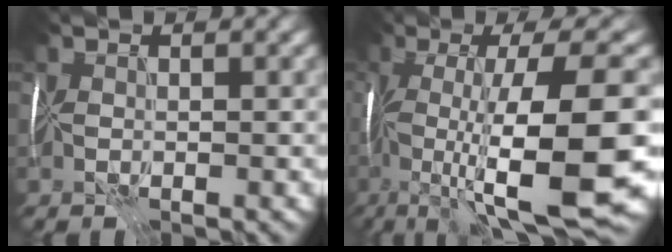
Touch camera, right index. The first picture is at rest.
{"total": 15.0, "force": [-3.2, 3.4, 14.2], "torque": [-0.227, 0.003, -0.046]}